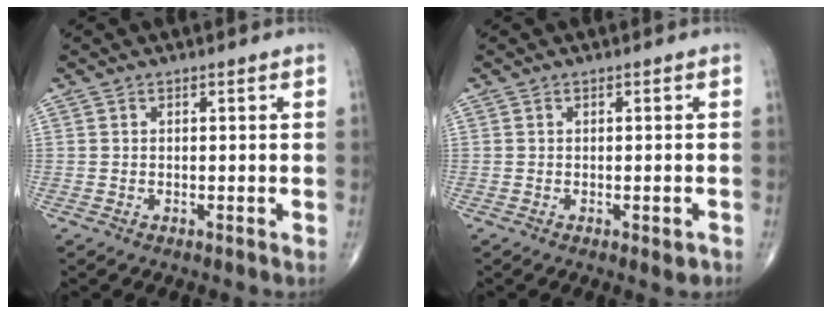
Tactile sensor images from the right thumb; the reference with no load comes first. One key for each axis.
{"total": 1.8, "fx": -0.8, "fy": 0.7, "fz": 1.4, "tx": -0.013, "ty": 0.000, "tz": -0.008}